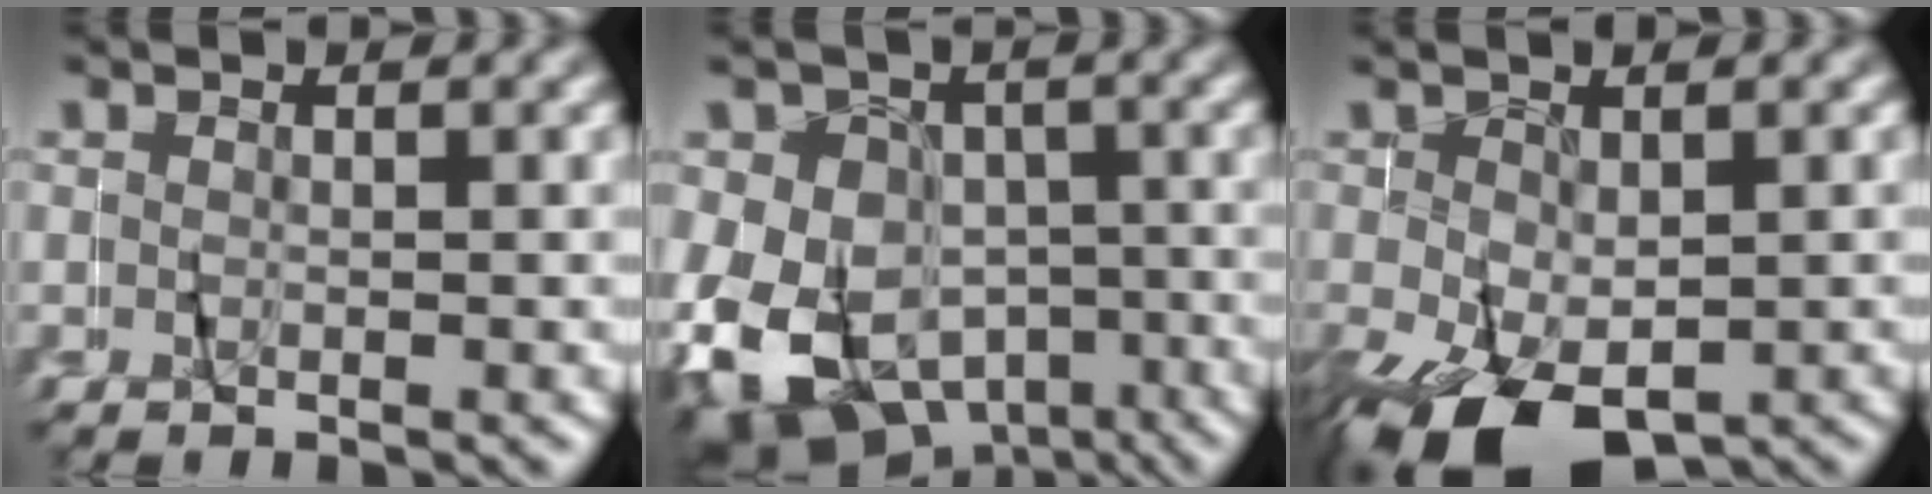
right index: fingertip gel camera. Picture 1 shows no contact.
{"total": 15.9, "force": [-6.4, 12.9, 6.7], "torque": [-0.140, -0.085, -0.083]}
{"total": 8.1, "force": [-4.6, 4.6, 4.9], "torque": [-0.106, -0.039, -0.056]}